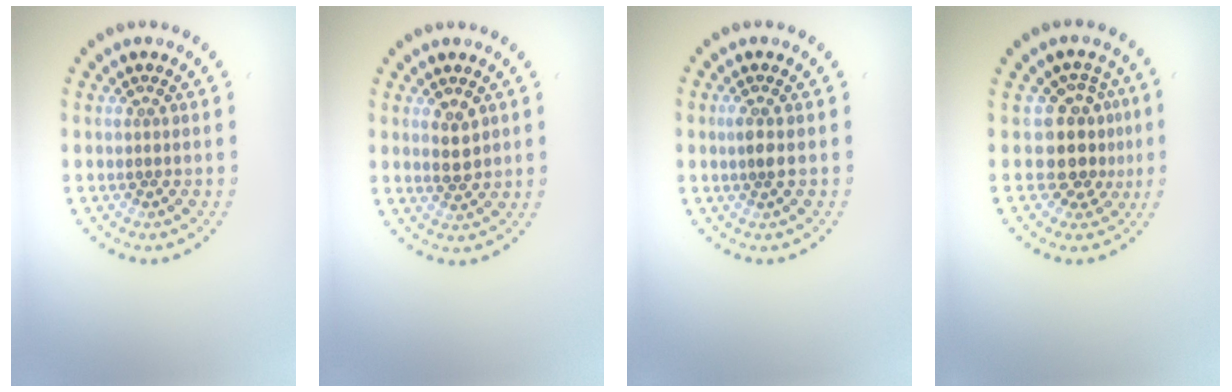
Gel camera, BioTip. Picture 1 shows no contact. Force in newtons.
{"total": 2.0, "press": 1.9, "slide": 0.4}
{"total": 1.5, "press": 1.2, "slide": 0.8}
{"total": 3.8, "press": 2.9, "slide": 2.5}